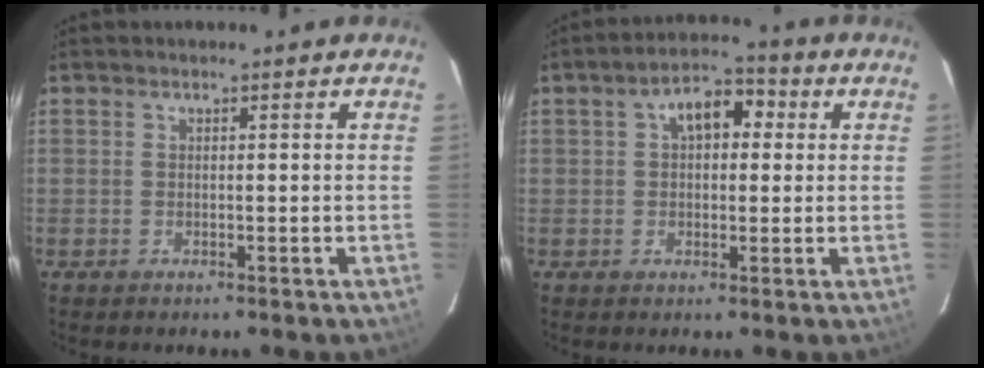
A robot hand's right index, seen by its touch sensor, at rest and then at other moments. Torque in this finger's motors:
{"motor_torque": [0.14, 0.02, 0.21, 0.06]}